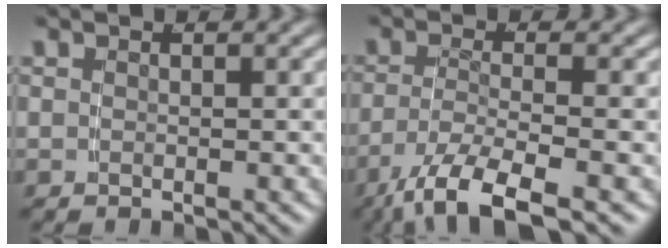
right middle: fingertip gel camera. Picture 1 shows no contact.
{"total": 7.1, "force": [-4.7, 1.8, 5.0], "torque": [-0.089, -0.030, -0.055]}